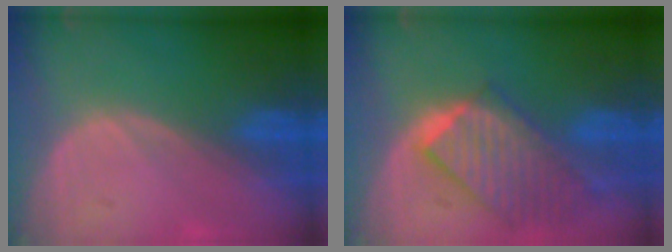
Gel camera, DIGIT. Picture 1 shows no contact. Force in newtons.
{"total": 10.0, "press": 8.8, "slide": 4.7}